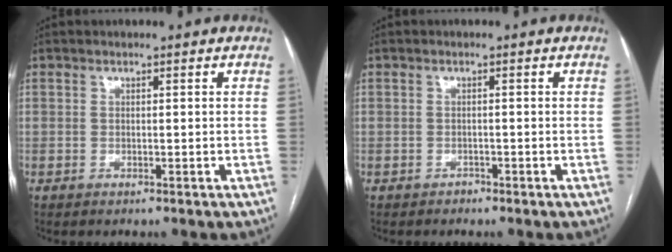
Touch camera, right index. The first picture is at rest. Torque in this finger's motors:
{"motor_torque": [-0.06, -0.01, 0.00, -0.01]}